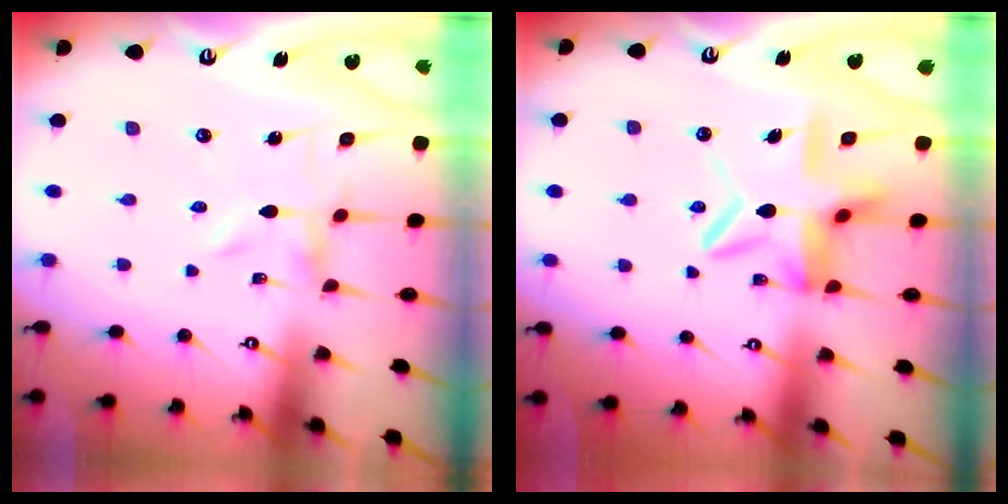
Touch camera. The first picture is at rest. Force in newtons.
{"total": 10.7, "press": 10.6, "slide": 1.1}